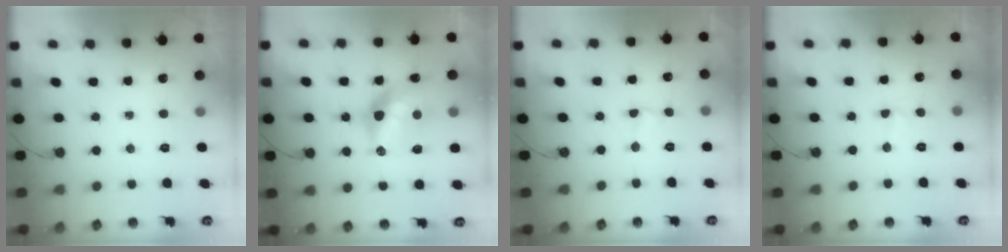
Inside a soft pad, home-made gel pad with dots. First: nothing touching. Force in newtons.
{"total": 13.2, "press": 13.1, "slide": 1.0}
{"total": 1.8, "press": 1.7, "slide": 0.5}
{"total": 3.7, "press": 3.6, "slide": 0.6}